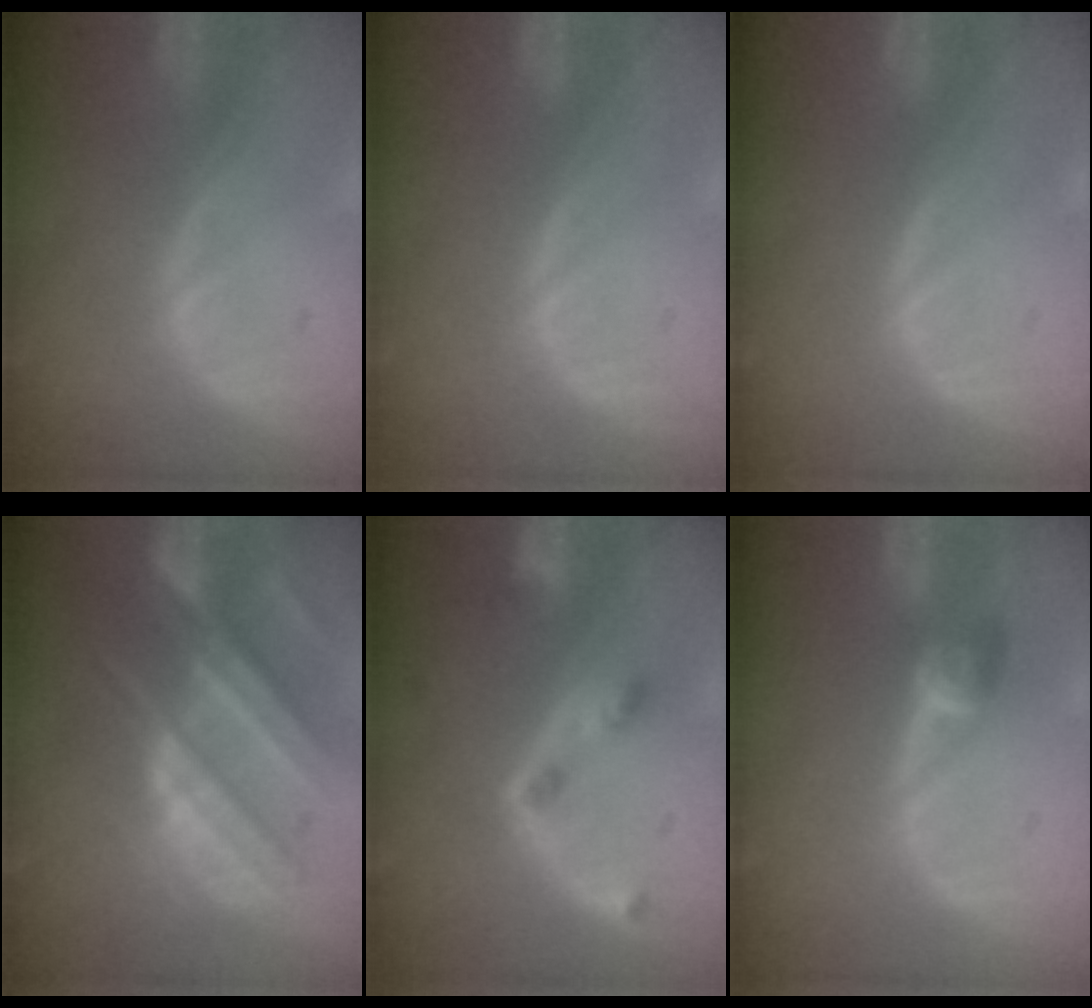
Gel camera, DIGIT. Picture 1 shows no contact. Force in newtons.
{"total": 0.0}
{"total": 0.0}
{"total": 10.6, "press": 9.4, "slide": 4.8}
{"total": 4.2, "press": 3.8, "slide": 1.7}
{"total": 2.9, "press": 2.5, "slide": 1.4}